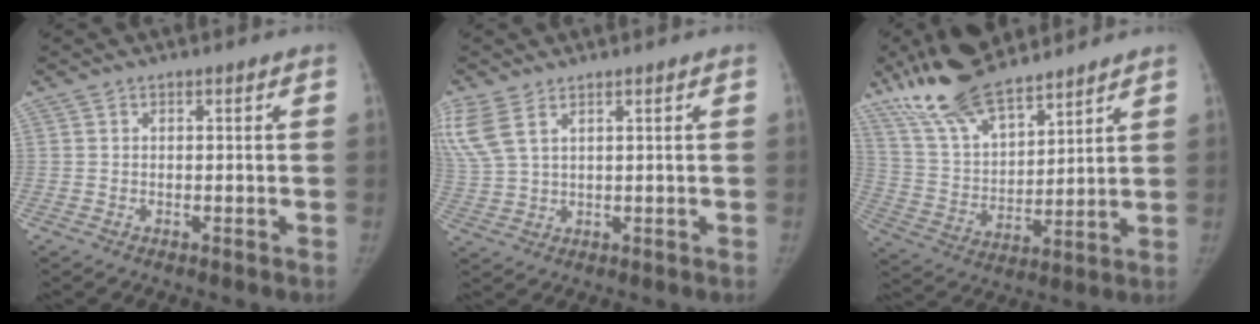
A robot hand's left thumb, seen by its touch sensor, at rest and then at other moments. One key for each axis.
{"total": 8.4, "fx": 4.3, "fy": 4.1, "fz": 5.9, "tx": -0.161, "ty": 0.003, "tz": 0.099}
{"total": 17.0, "fx": 13.4, "fy": 5.6, "fz": 8.8, "tx": -0.136, "ty": -0.057, "tz": 0.257}